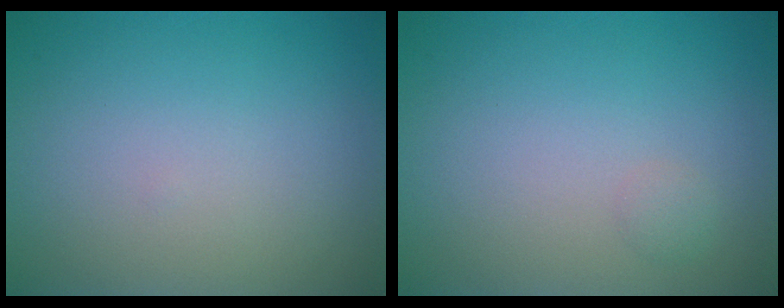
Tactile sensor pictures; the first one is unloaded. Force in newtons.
{"total": 0.7, "press": 0.7, "slide": 0.0}